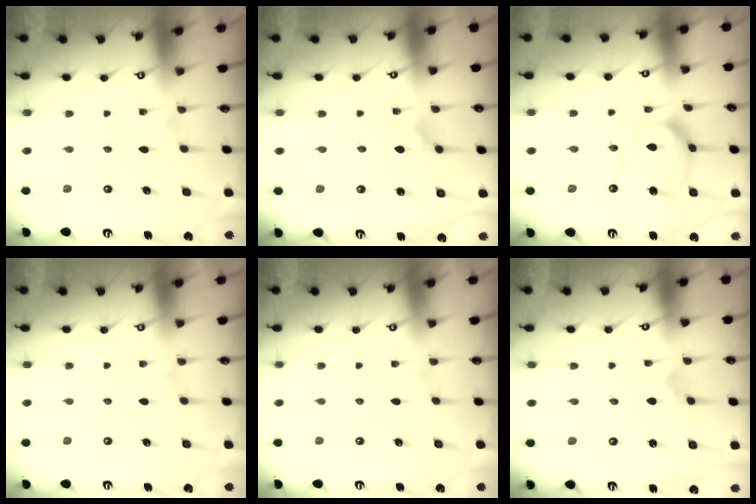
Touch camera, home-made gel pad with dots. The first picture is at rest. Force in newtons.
{"total": 2.5, "press": 2.5, "slide": 0.3}
{"total": 12.7, "press": 12.7, "slide": 1.2}
{"total": 0.0}
{"total": 0.0}
{"total": 0.8, "press": 0.8, "slide": 0.1}